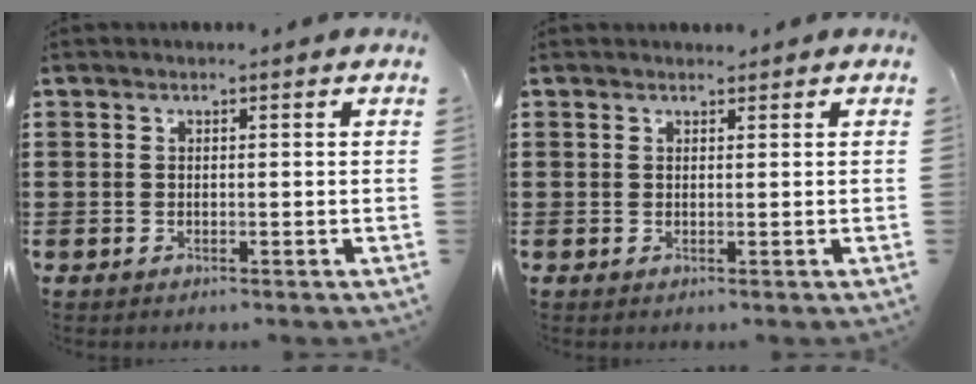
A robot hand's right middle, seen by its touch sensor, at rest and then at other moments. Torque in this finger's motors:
{"motor_torque": [0.53, -0.35, -0.01, 0.00]}